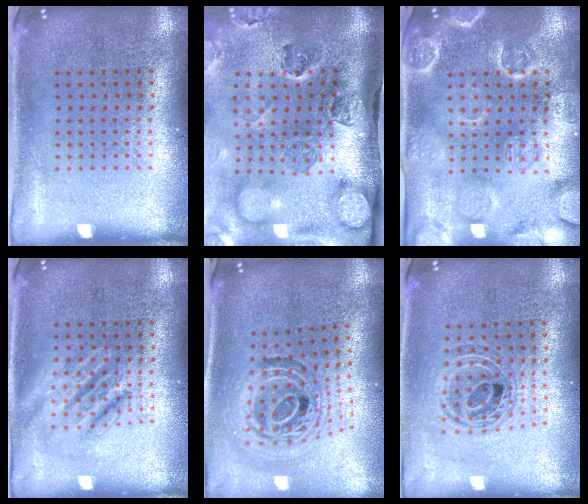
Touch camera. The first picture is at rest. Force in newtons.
{"total": 5.1, "press": 3.6, "slide": 3.7}
{"total": 3.8, "press": 3.6, "slide": 1.1}
{"total": 2.8, "press": 2.8, "slide": 0.3}
{"total": 1.6, "press": 1.3, "slide": 0.9}
{"total": 0.7, "press": 0.7, "slide": 0.2}